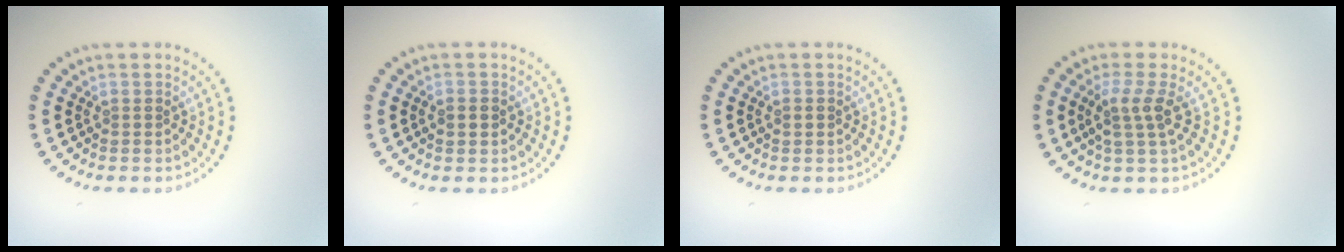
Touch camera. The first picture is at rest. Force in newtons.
{"total": 1.7, "press": 1.7, "slide": 0.1}
{"total": 0.9, "press": 0.9, "slide": 0.2}
{"total": 2.6, "press": 2.0, "slide": 1.6}